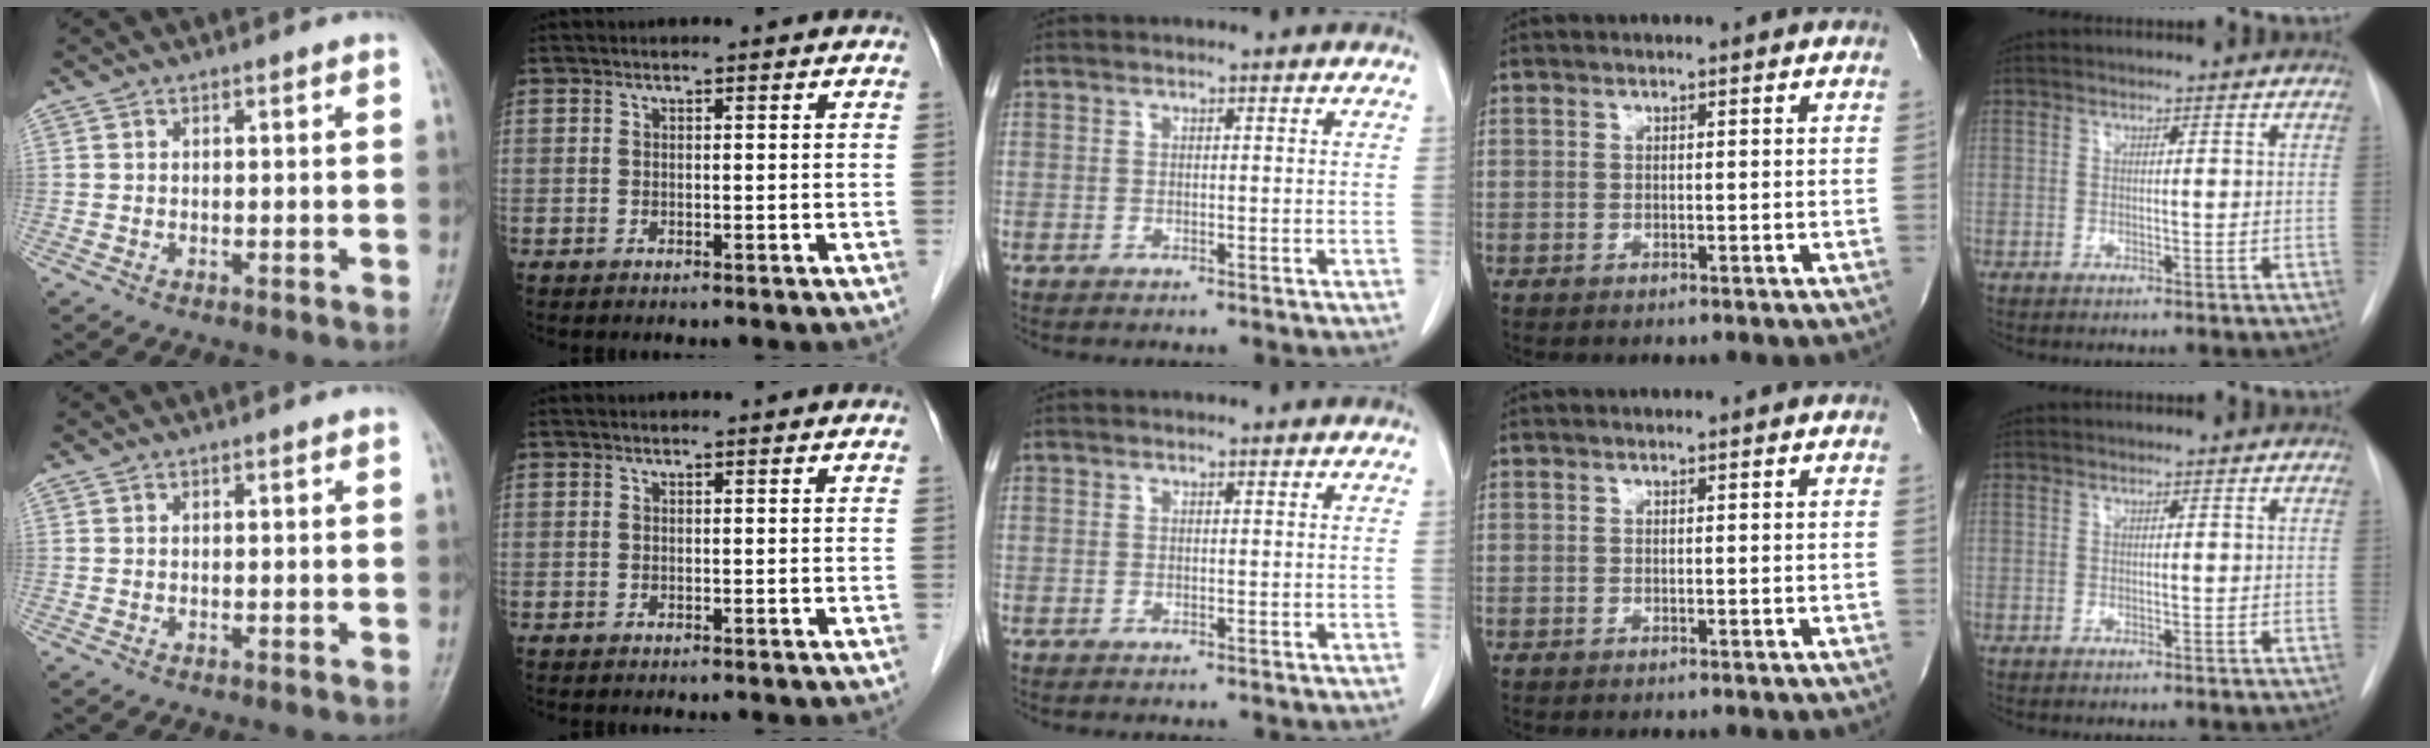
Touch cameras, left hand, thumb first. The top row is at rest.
{}